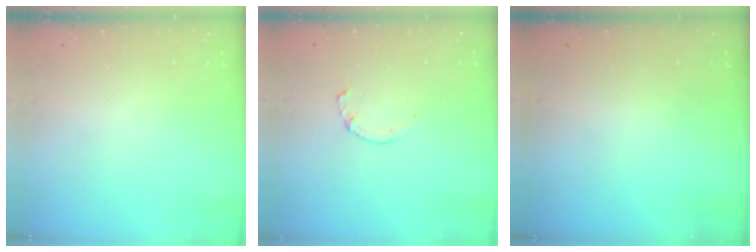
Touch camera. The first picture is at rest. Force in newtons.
{"total": 1.7, "press": 1.7, "slide": 0.3}
{"total": 0.0}